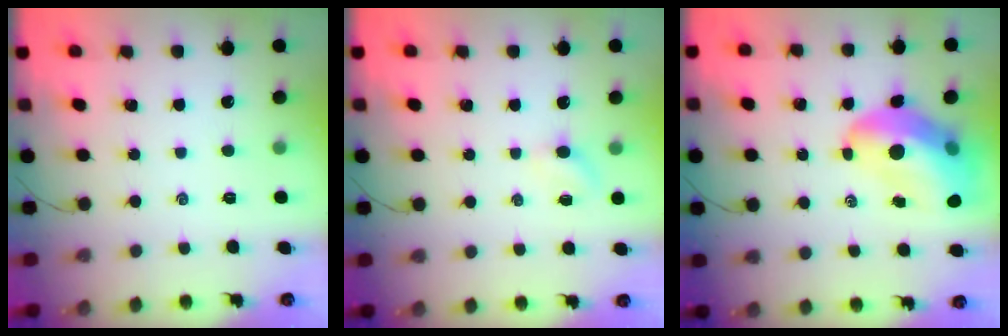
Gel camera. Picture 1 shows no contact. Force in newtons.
{"total": 2.1, "press": 2.0, "slide": 0.7}
{"total": 15.5, "press": 14.9, "slide": 4.2}